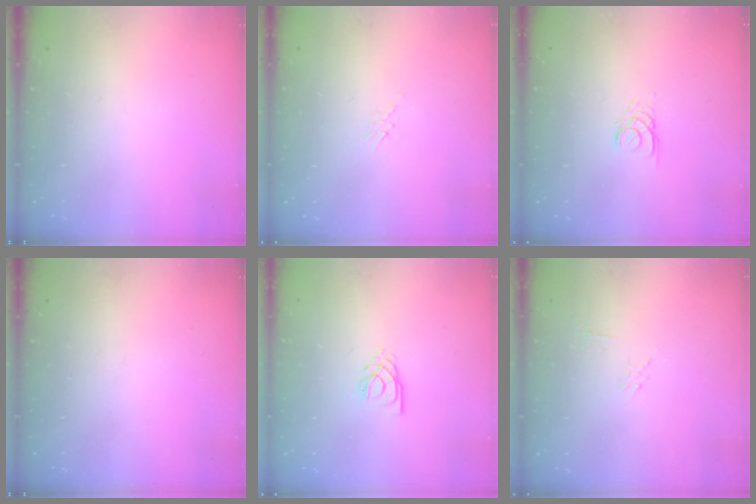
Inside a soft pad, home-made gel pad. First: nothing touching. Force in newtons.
{"total": 2.6, "press": 2.6, "slide": 0.2}
{"total": 2.6, "press": 2.6, "slide": 0.3}
{"total": 0.0}
{"total": 2.6, "press": 2.6, "slide": 0.3}
{"total": 2.3, "press": 2.3, "slide": 0.4}